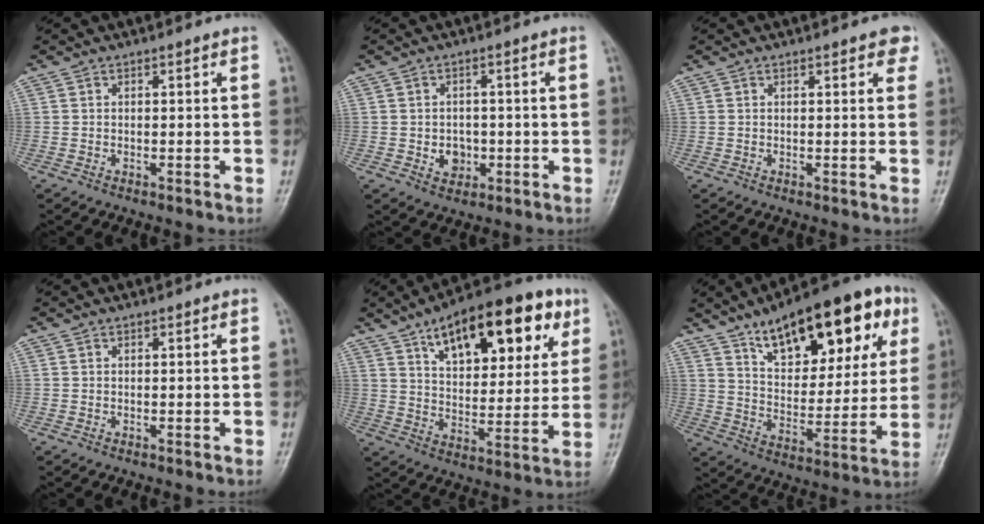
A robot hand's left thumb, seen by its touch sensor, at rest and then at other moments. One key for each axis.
{"total": 4.1, "fx": -1.0, "fy": 3.4, "fz": 2.0, "tx": -0.008, "ty": 0.005, "tz": -0.010}
{"total": 2.9, "fx": 1.6, "fy": 1.2, "fz": 2.1, "tx": -0.008, "ty": -0.002, "tz": 0.013}
{"total": 0.0}
{"total": 22.7, "fx": 11.2, "fy": 10.6, "fz": 16.7, "tx": -0.204, "ty": -0.017, "tz": 0.172}
{"total": 24.1, "fx": 12.5, "fy": 10.7, "fz": 17.6, "tx": -0.210, "ty": -0.019, "tz": 0.193}